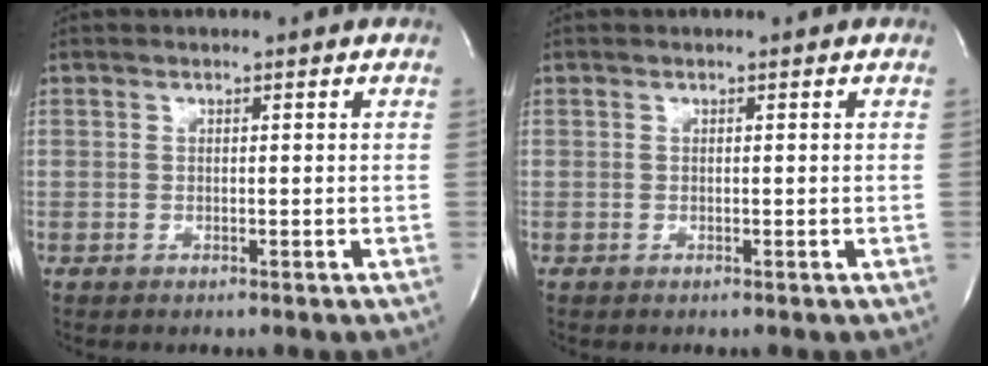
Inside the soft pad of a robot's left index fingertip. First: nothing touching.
{"total": 0.0}